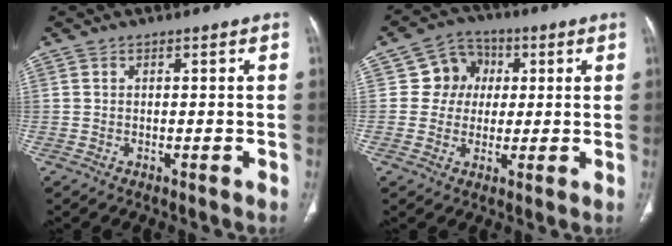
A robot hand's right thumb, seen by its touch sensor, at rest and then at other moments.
{"total": 7.6, "force": [1.3, 7.1, 2.4], "torque": [0.005, 0.009, 0.014]}